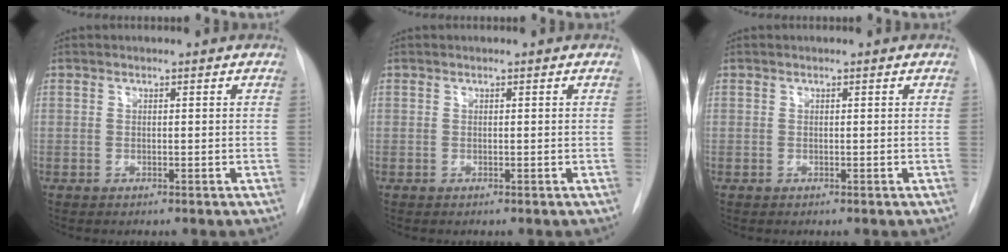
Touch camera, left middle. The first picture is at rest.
{"total": 0.0}
{"total": 0.0}